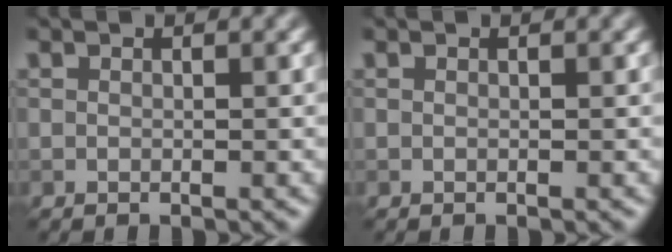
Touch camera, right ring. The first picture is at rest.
{"total": 0.0}